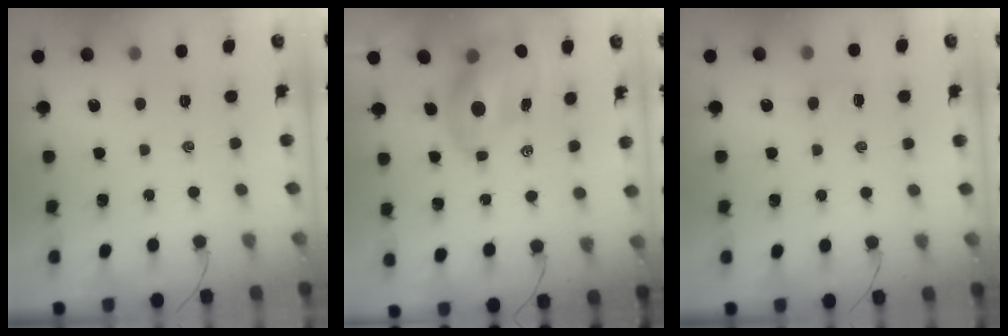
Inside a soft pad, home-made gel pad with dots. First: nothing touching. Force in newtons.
{"total": 9.0, "press": 8.7, "slide": 2.4}
{"total": 2.6, "press": 2.5, "slide": 0.9}